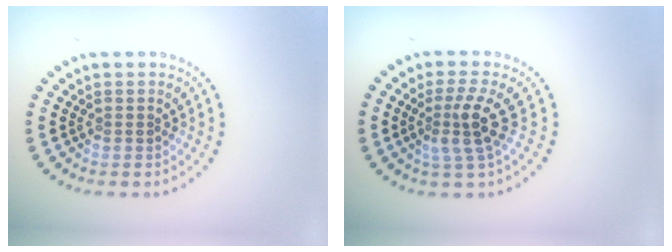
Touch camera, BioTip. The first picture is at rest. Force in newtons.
{"total": 3.1, "press": 2.2, "slide": 2.1}